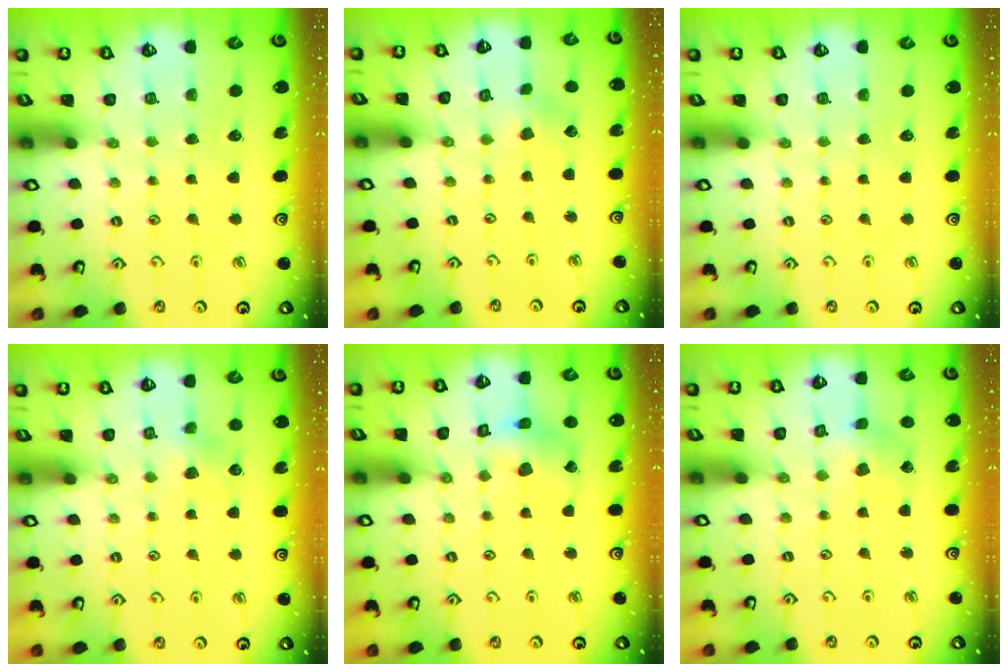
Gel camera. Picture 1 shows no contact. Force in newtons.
{"total": 1.6, "press": 1.6, "slide": 0.2}
{"total": 0.0}
{"total": 3.1, "press": 3.0, "slide": 0.4}
{"total": 7.8, "press": 7.7, "slide": 0.9}
{"total": 2.0, "press": 2.0, "slide": 0.3}